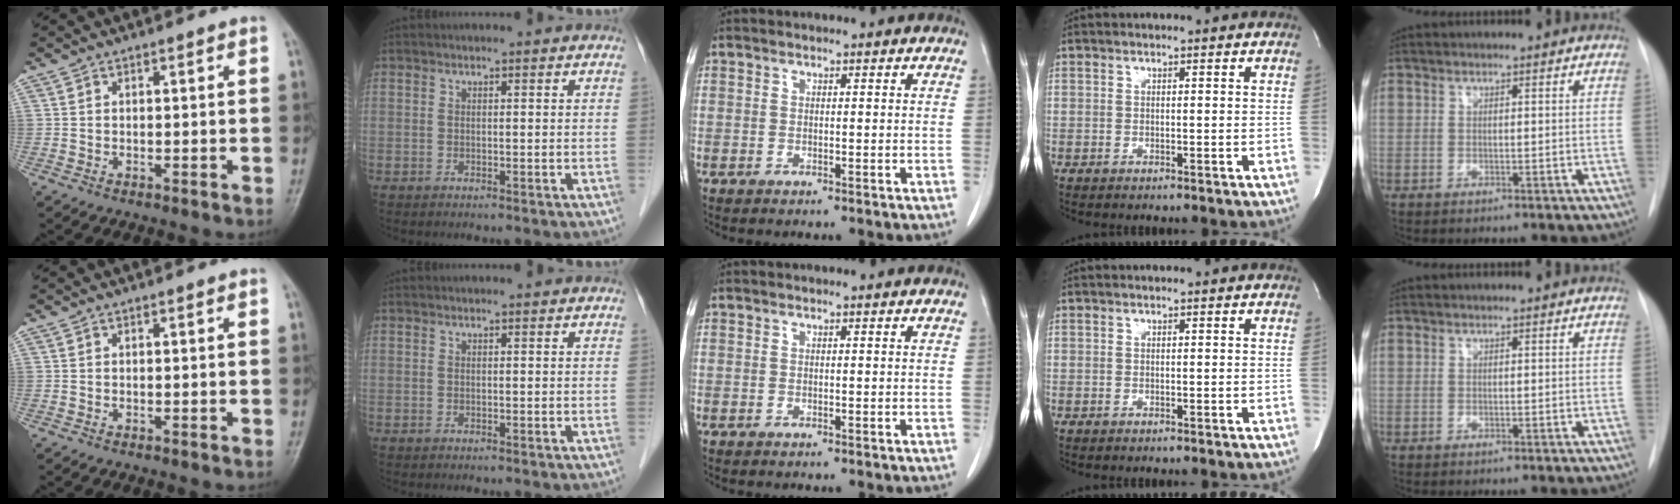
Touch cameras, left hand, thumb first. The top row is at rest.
{}